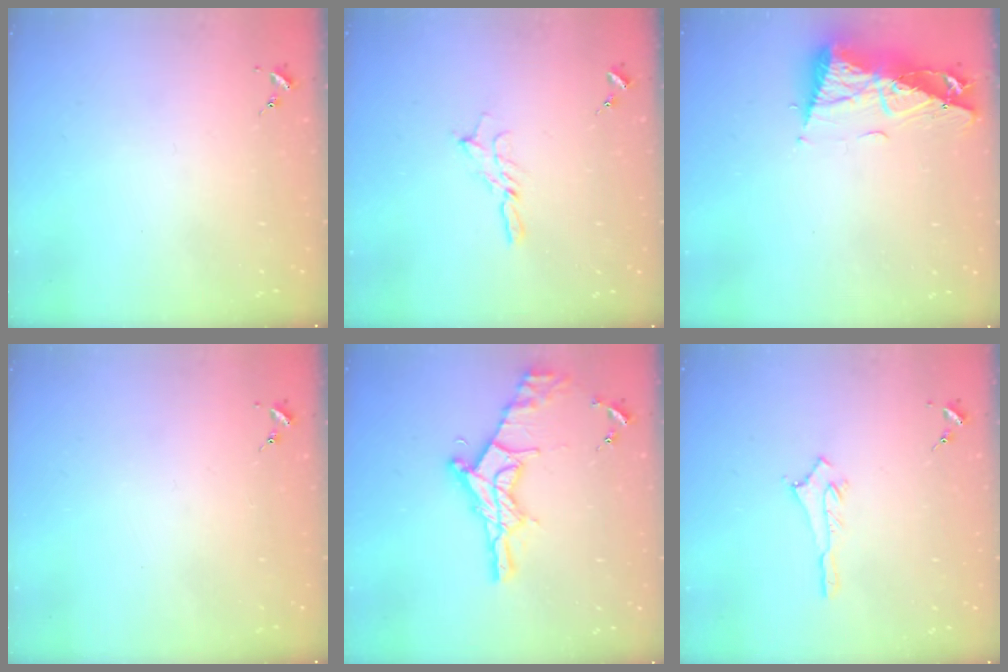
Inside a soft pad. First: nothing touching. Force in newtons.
{"total": 5.6, "press": 5.6, "slide": 0.2}
{"total": 11.0, "press": 10.9, "slide": 1.3}
{"total": 0.0}
{"total": 19.0, "press": 18.9, "slide": 1.3}
{"total": 2.9, "press": 2.9, "slide": 0.2}